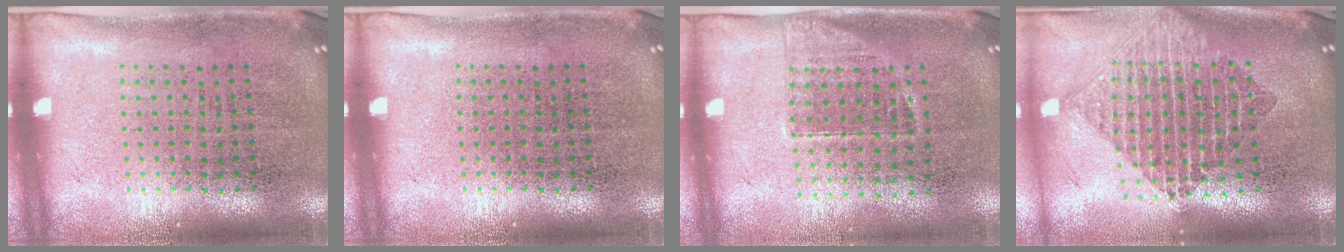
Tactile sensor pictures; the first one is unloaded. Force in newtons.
{"total": 0.0}
{"total": 1.2, "press": 1.0, "slide": 0.8}
{"total": 2.2, "press": 1.6, "slide": 1.4}